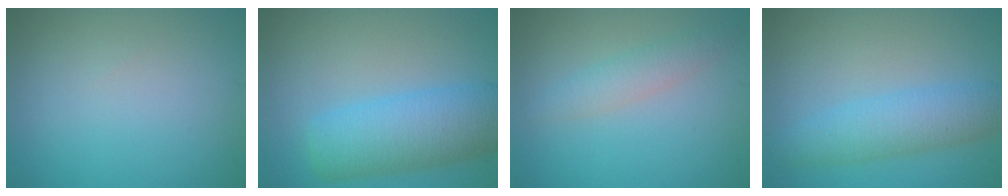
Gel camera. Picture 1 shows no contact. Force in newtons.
{"total": 7.0, "press": 7.0, "slide": 0.1}
{"total": 2.1, "press": 2.1, "slide": 0.1}
{"total": 4.2, "press": 4.2, "slide": 0.1}